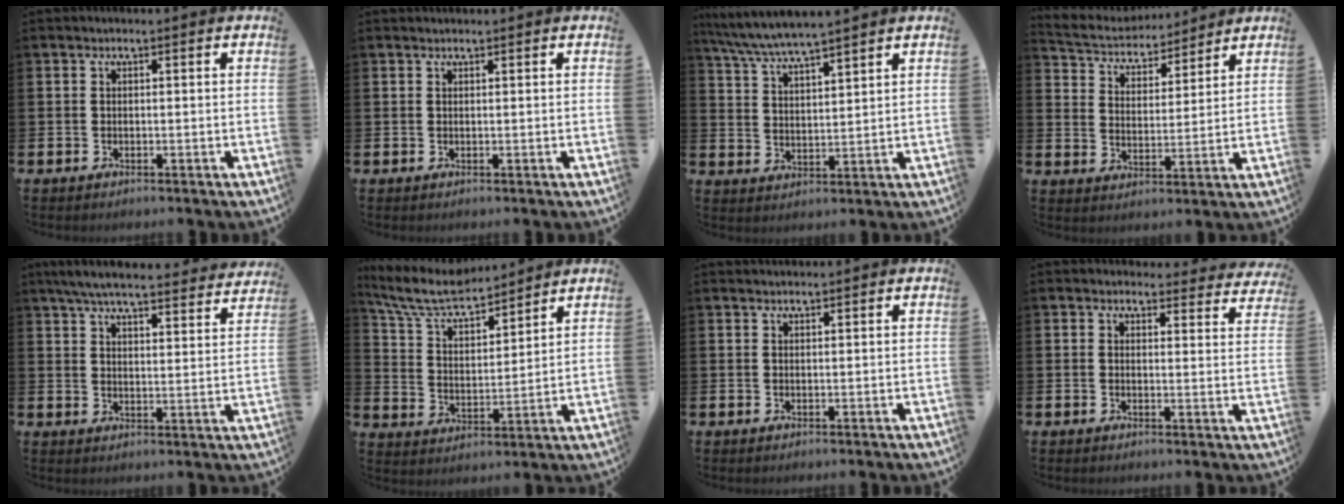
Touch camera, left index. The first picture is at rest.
{"total": 0.5, "force": [0.5, 0.0, 0.0], "torque": [0.003, -0.001, 0.009]}
{"total": 5.9, "force": [5.7, -0.2, 1.5], "torque": [-0.052, -0.029, 0.100]}
{"total": 5.3, "force": [5.1, 1.6, 0.4], "torque": [-0.039, -0.038, 0.086]}
{"total": 6.5, "force": [6.1, 0.7, 2.0], "torque": [-0.054, -0.038, 0.107]}
{"total": 8.2, "force": [7.4, 1.7, 3.1], "torque": [-0.093, -0.043, 0.130]}
{"total": 0.9, "force": [0.9, 0.1, 0.1], "torque": [0.002, -0.001, 0.016]}
{"total": 3.1, "force": [3.0, 0.9, 0.0], "torque": [0.003, -0.018, 0.050]}